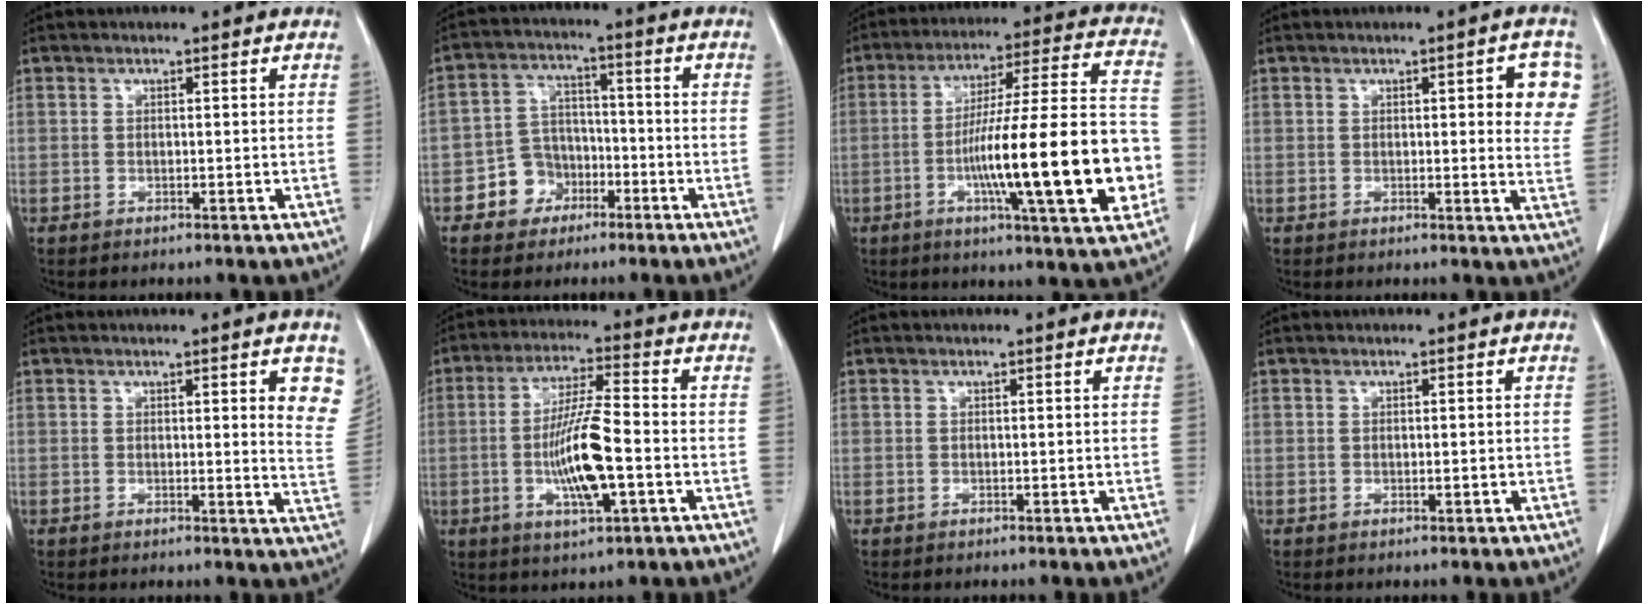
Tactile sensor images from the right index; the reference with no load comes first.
{"total": 6.4, "force": [-3.1, 5.4, 1.5], "torque": [-0.025, 0.020, -0.046]}
{"total": 22.0, "force": [-5.2, 1.3, 21.3], "torque": [-0.302, 0.008, -0.076]}
{"total": 6.6, "force": [2.0, 1.6, 6.1], "torque": [-0.055, -0.003, 0.014]}
{"total": 6.3, "force": [2.8, 0.9, 5.6], "torque": [-0.058, -0.013, 0.020]}
{"total": 10.9, "force": [-2.3, 1.4, 10.5], "torque": [-0.203, -0.003, -0.040]}
{"total": 0.0}
{"total": 0.7, "force": [-0.1, 0.2, 0.7], "torque": [-0.010, 0.000, 0.003]}